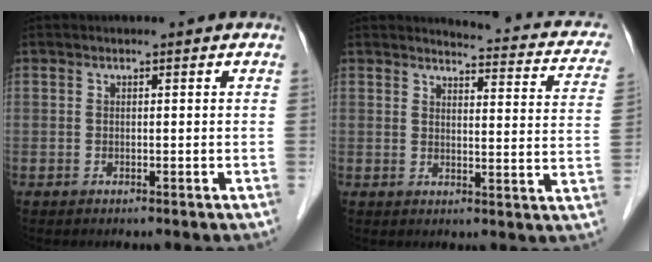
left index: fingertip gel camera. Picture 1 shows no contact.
{"total": 12.2, "force": [11.0, 2.9, 4.3], "torque": [-0.030, -0.024, 0.095]}